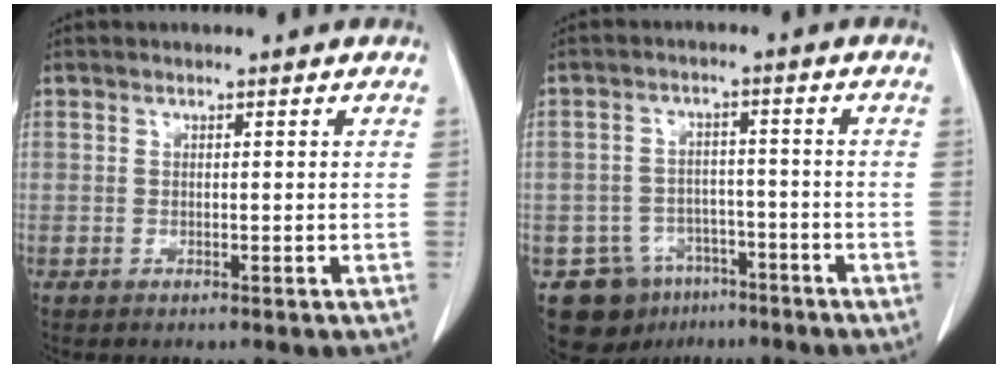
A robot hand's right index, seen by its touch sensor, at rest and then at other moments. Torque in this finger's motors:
{"motor_torque": [-0.06, -0.24, -0.48, -0.09]}